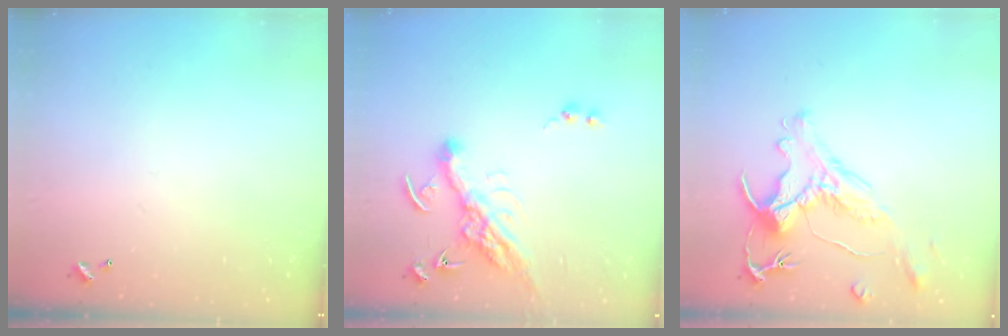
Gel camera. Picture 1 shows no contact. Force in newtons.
{"total": 12.8, "press": 12.6, "slide": 2.1}
{"total": 2.8, "press": 2.5, "slide": 1.3}